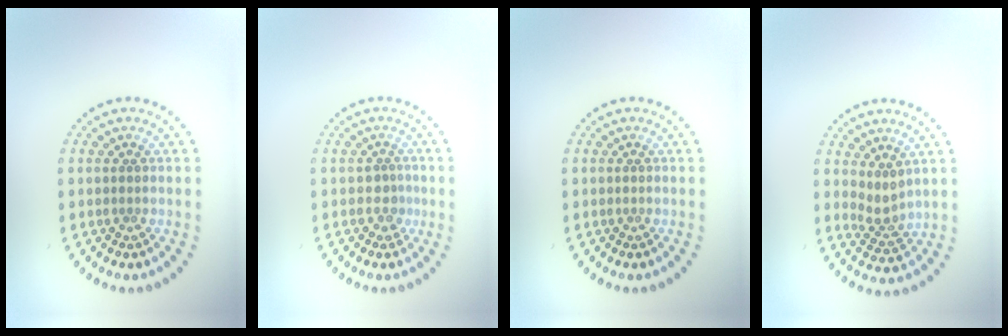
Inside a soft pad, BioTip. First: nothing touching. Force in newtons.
{"total": 1.5, "press": 1.1, "slide": 1.0}
{"total": 0.0}
{"total": 2.3, "press": 1.7, "slide": 1.5}